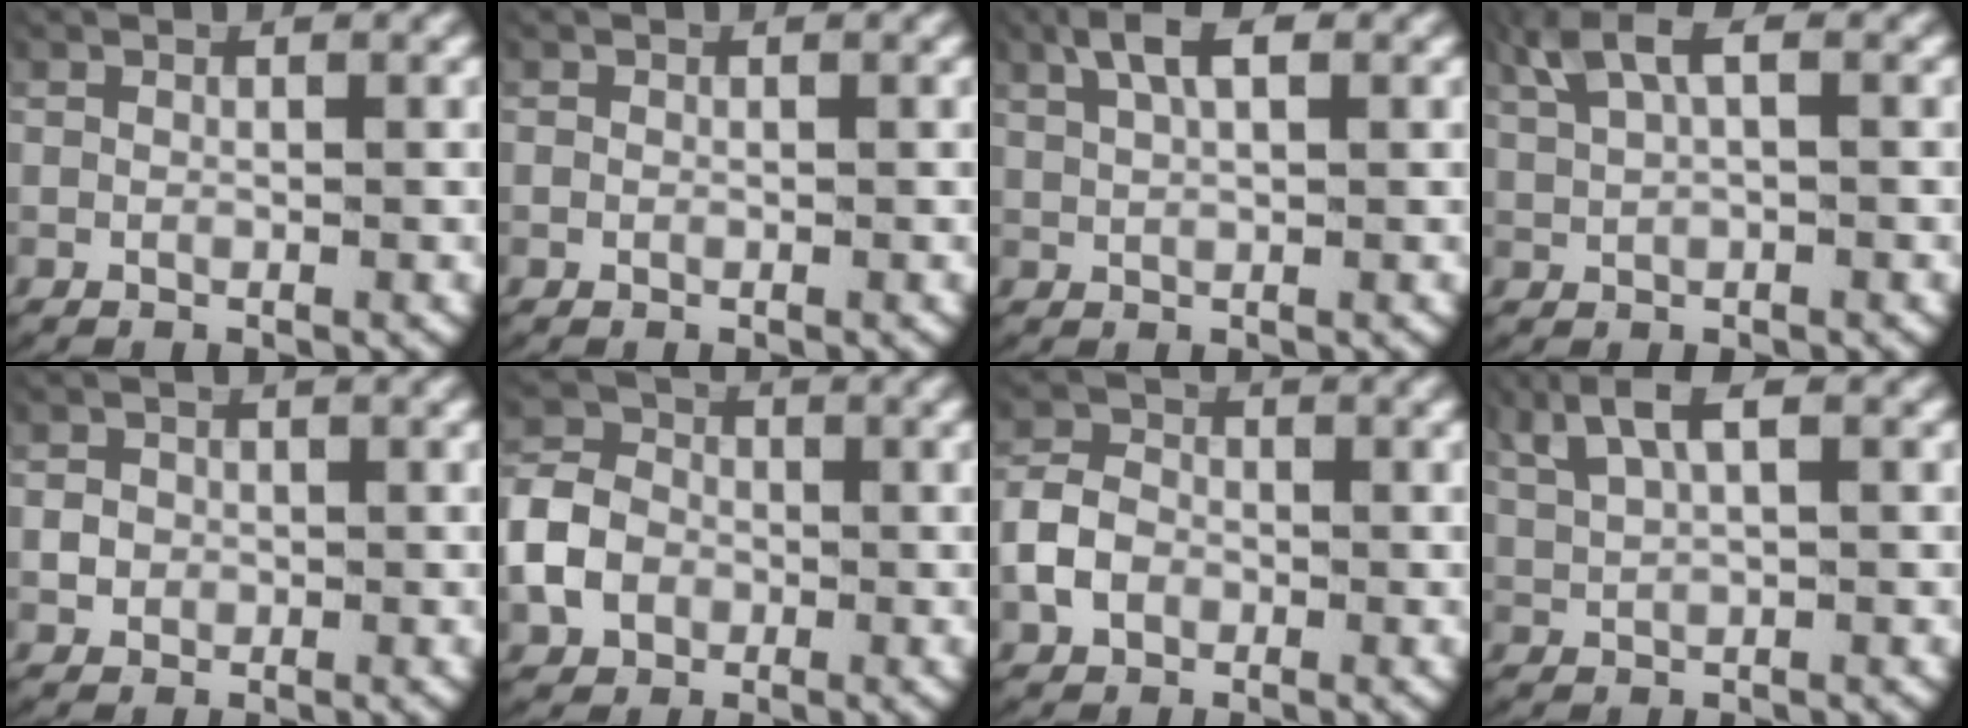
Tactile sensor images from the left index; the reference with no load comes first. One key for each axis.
{"total": 0.0}
{"total": 3.6, "fx": 2.3, "fy": 1.1, "fz": 2.6, "tx": -0.053, "ty": 0.009, "tz": 0.039}
{"total": 4.4, "fx": 2.5, "fy": 1.7, "fz": 3.3, "tx": -0.068, "ty": 0.014, "tz": 0.046}
{"total": 1.4, "fx": -0.3, "fy": 1.3, "fz": 0.4, "tx": -0.017, "ty": -0.005, "tz": -0.001}
{"total": 5.9, "fx": -0.9, "fy": 5.1, "fz": 2.8, "tx": -0.061, "ty": -0.006, "tz": -0.019}
{"total": 3.4, "fx": -0.8, "fy": 2.9, "fz": 1.7, "tx": -0.041, "ty": 0.001, "tz": -0.017}
{"total": 4.2, "fx": 2.6, "fy": 1.3, "fz": 3.0, "tx": -0.064, "ty": 0.008, "tz": 0.049}